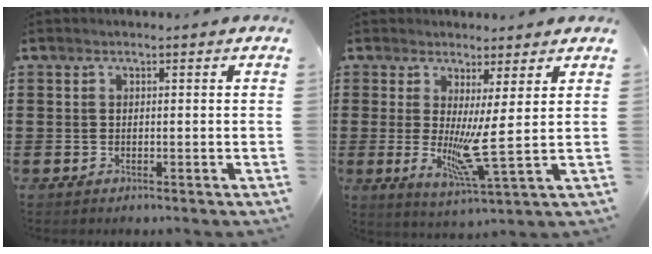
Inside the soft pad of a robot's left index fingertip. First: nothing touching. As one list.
[{"total": 7.0, "force": [1.2, -0.5, 6.9], "torque": [-0.115, -0.032, 0.020]}]